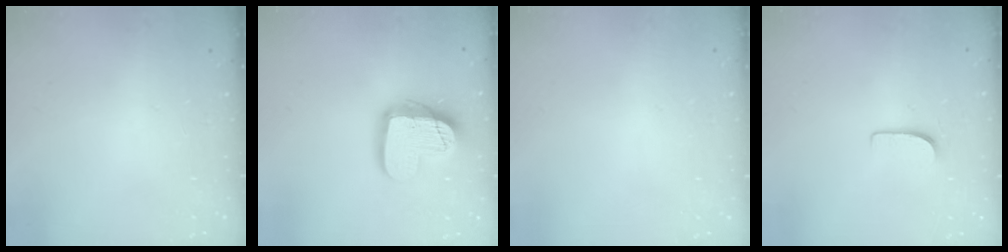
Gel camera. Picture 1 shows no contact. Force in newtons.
{"total": 15.5, "press": 15.4, "slide": 1.1}
{"total": 0.0}
{"total": 5.1, "press": 5.1, "slide": 0.5}